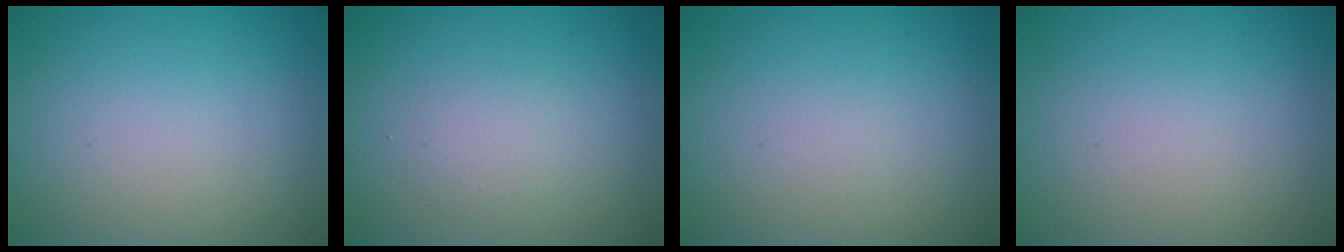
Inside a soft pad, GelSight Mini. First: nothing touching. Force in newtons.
{"total": 1.5, "press": 1.5, "slide": 0.1}
{"total": 0.0}
{"total": 0.0}